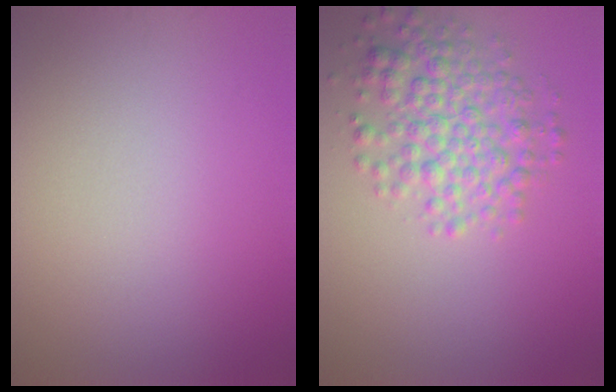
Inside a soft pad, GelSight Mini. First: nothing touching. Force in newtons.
{"total": 4.8, "press": 4.8, "slide": 0.1}